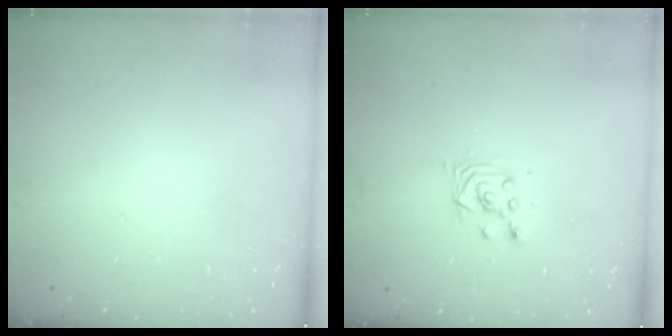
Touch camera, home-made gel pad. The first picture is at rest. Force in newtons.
{"total": 2.6, "press": 2.6, "slide": 0.1}